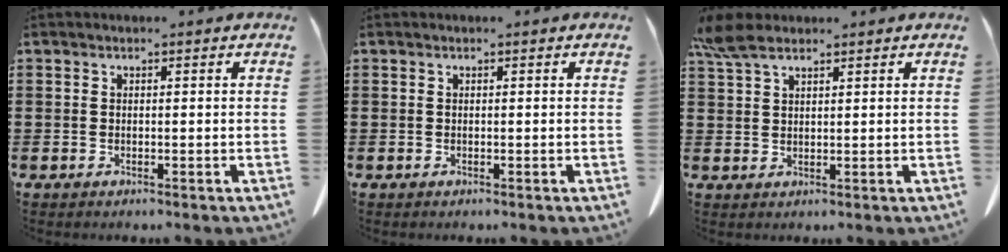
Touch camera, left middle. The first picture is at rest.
{"total": 0.0}
{"total": 4.7, "force": [3.2, 1.8, 2.9], "torque": [-0.074, -0.001, 0.060]}